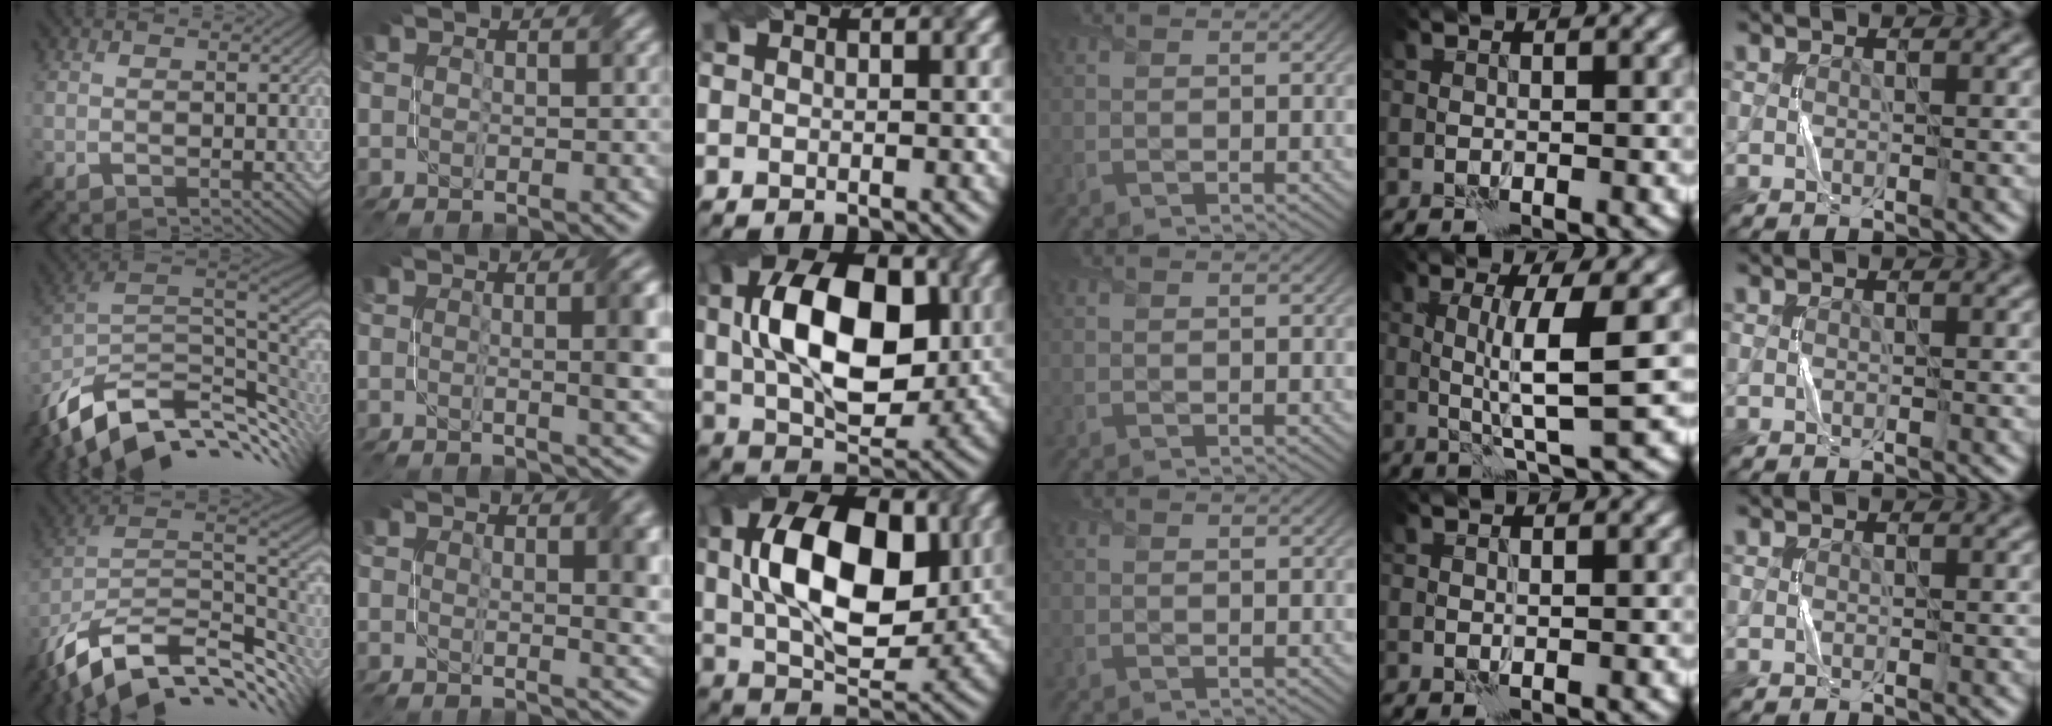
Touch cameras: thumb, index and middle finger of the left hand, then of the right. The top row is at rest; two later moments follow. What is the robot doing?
{"motion": "twist", "object": "screw"}